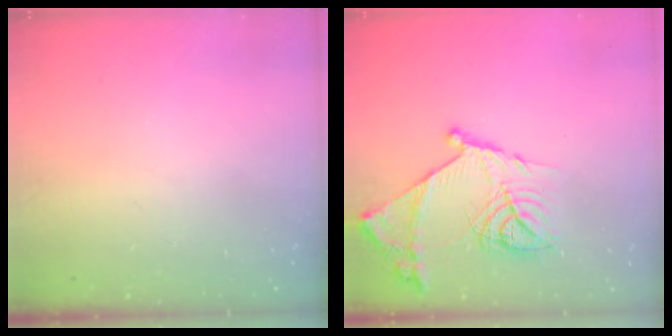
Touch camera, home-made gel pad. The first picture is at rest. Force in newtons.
{"total": 18.1, "press": 18.0, "slide": 1.7}